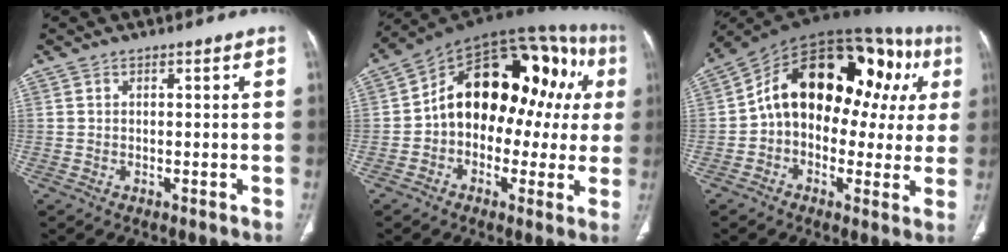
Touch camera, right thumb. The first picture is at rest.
{"total": 22.7, "force": [1.9, 14.6, 17.3], "torque": [-0.200, 0.061, 0.021]}
{"total": 23.8, "force": [4.1, 14.9, 18.1], "torque": [-0.224, 0.057, 0.051]}